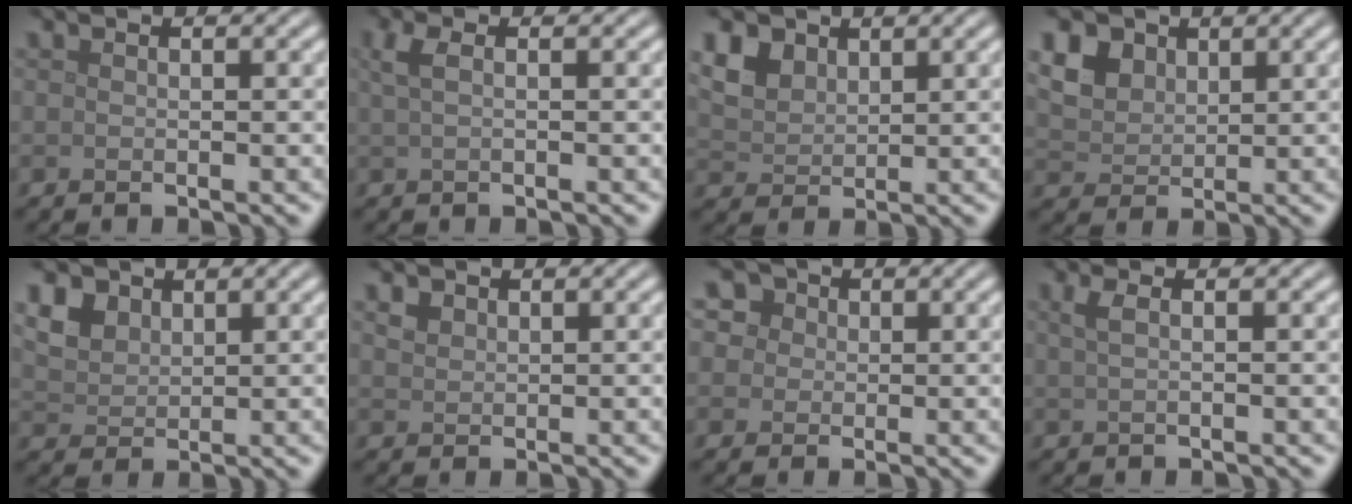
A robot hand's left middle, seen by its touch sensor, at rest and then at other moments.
{"total": 1.7, "force": [0.6, 0.6, 1.5], "torque": [-0.031, 0.008, 0.009]}
{"total": 4.9, "force": [2.9, 3.3, 2.2], "torque": [-0.071, 0.003, 0.063]}
{"total": 6.9, "force": [3.5, 4.9, 3.2], "torque": [-0.107, 0.017, 0.064]}
{"total": 4.8, "force": [2.8, 3.3, 2.2], "torque": [-0.072, 0.004, 0.060]}
{"total": 1.2, "force": [0.8, 0.8, 0.3], "torque": [-0.007, 0.001, 0.016]}
{"total": 6.2, "force": [3.1, 4.6, 2.6], "torque": [-0.051, 0.021, 0.025]}
{"total": 1.5, "force": [0.6, 0.6, 1.3], "torque": [-0.023, 0.005, 0.009]}